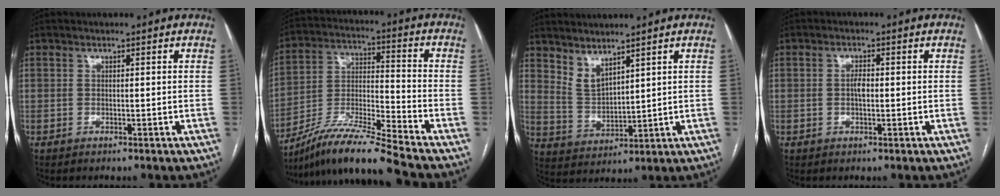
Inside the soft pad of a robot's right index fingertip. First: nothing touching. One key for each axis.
{"total": 14.1, "fx": -12.2, "fy": -1.4, "fz": 6.9, "tx": -0.135, "ty": -0.005, "tz": -0.226}
{"total": 5.1, "fx": 4.3, "fy": 1.5, "fz": 2.4, "tx": -0.056, "ty": -0.006, "tz": 0.100}
{"total": 1.9, "fx": -0.1, "fy": 0.8, "fz": 1.7, "tx": -0.032, "ty": 0.004, "tz": -0.002}